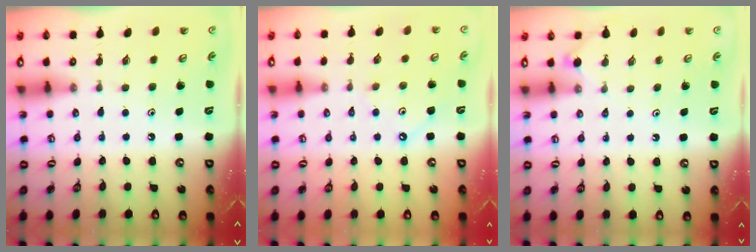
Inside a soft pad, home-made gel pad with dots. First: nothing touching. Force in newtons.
{"total": 1.8, "press": 1.8, "slide": 0.0}
{"total": 2.2, "press": 2.2, "slide": 0.4}